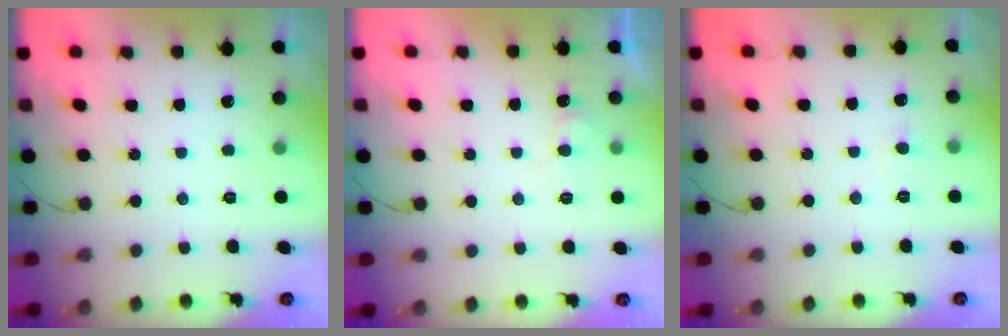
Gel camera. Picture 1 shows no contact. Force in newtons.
{"total": 4.7, "press": 4.7, "slide": 0.6}
{"total": 4.4, "press": 4.4, "slide": 0.3}